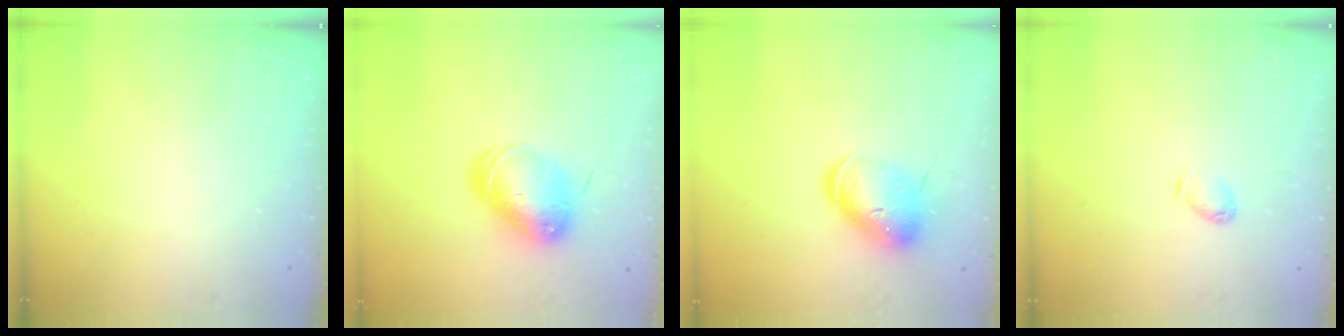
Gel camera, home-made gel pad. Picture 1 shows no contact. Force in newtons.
{"total": 10.1, "press": 9.9, "slide": 2.0}
{"total": 11.6, "press": 11.5, "slide": 1.9}
{"total": 3.9, "press": 3.7, "slide": 1.0}